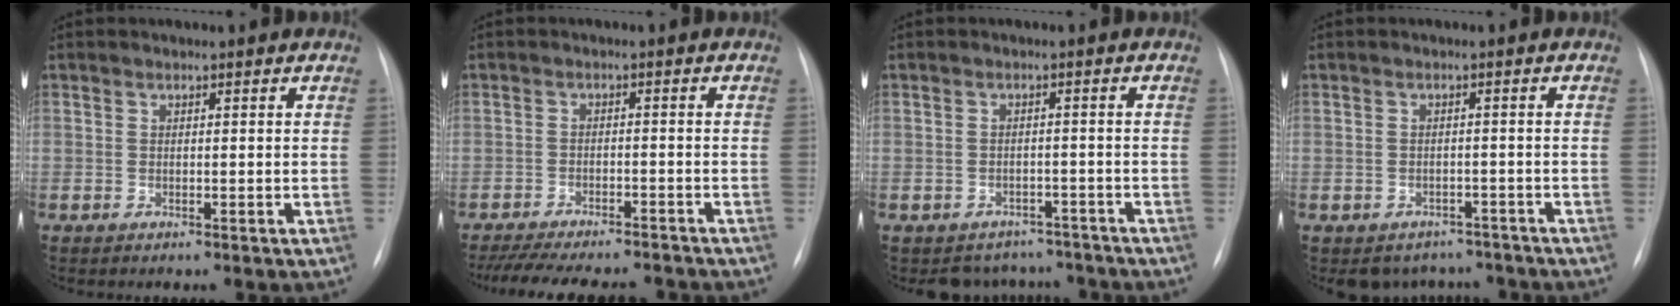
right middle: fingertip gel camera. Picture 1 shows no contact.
{"total": 15.9, "force": [-14.2, 3.4, 6.5], "torque": [-0.142, -0.014, -0.194]}
{"total": 5.7, "force": [-5.0, 2.7, -0.5], "torque": [0.017, 0.021, -0.062]}
{"total": 5.6, "force": [-4.8, 2.9, 0.1], "torque": [0.013, 0.018, -0.059]}